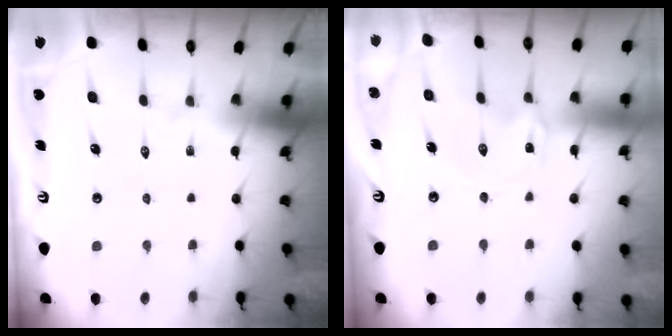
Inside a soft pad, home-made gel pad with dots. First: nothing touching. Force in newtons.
{"total": 0.0}